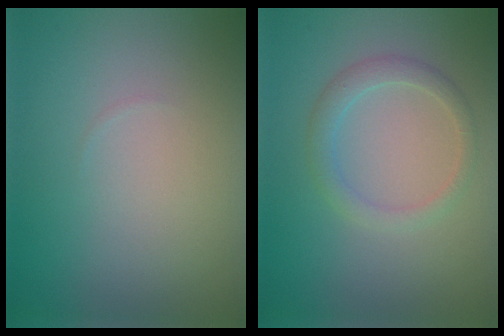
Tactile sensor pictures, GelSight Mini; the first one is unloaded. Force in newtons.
{"total": 2.0, "press": 2.0, "slide": 0.3}